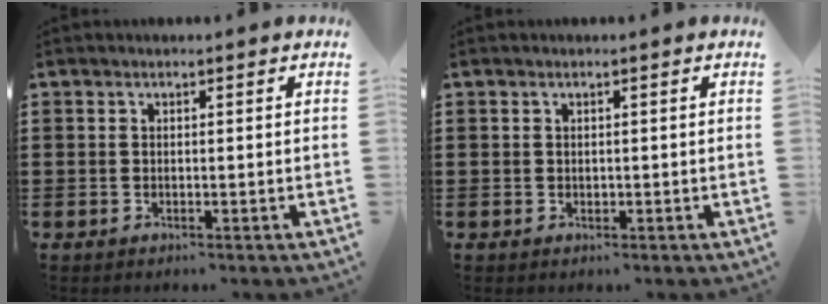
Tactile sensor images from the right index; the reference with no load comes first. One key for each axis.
{"total": 0.5, "fx": 0.1, "fy": 0.5, "fz": 0.2, "tx": -0.005, "ty": 0.002, "tz": 0.003}